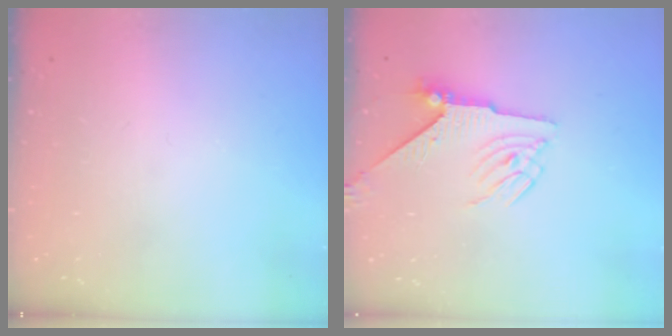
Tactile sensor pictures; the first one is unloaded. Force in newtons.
{"total": 5.4, "press": 5.4, "slide": 0.8}